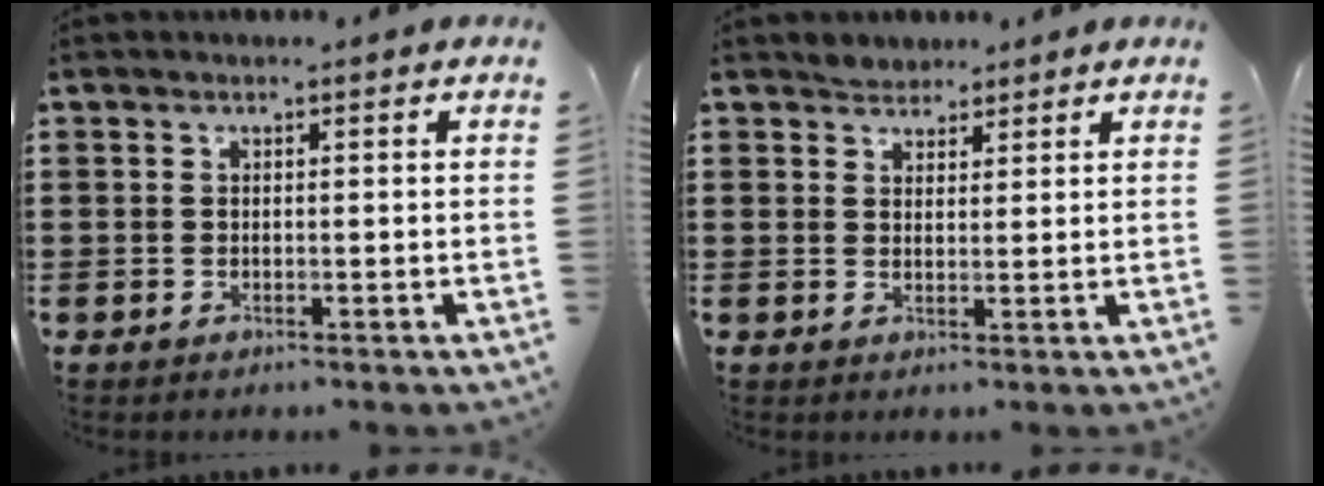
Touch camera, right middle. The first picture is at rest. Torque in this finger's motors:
{"motor_torque": [0.00, -0.05, 0.04, 0.00]}